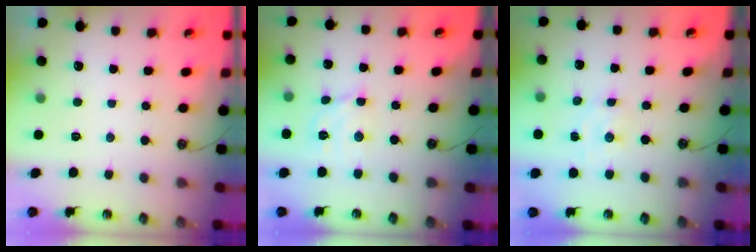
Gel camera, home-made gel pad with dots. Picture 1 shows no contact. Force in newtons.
{"total": 6.1, "press": 6.1, "slide": 0.3}
{"total": 2.1, "press": 2.0, "slide": 0.3}